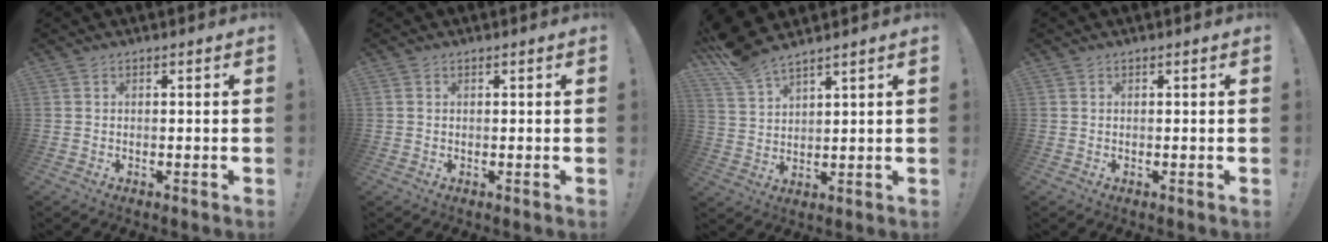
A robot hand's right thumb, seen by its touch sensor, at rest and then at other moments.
{"total": 0.6, "force": [0.3, 0.4, 0.2], "torque": [-0.011, 0.003, 0.007]}
{"total": 7.8, "force": [6.9, 1.7, 3.3], "torque": [-0.082, -0.038, 0.134]}
{"total": 0.0}